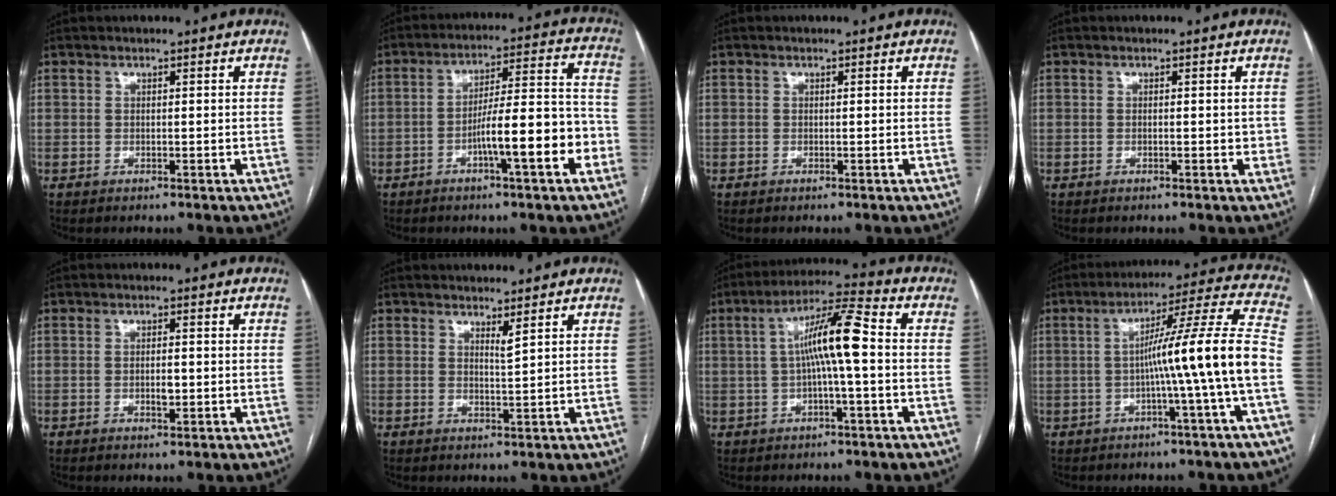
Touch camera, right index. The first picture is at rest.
{"total": 12.0, "force": [-4.6, 1.2, 11.0], "torque": [-0.169, 0.020, -0.069]}
{"total": 0.0}
{"total": 1.3, "force": [0.0, 0.8, 1.1], "torque": [-0.013, 0.000, -0.001]}
{"total": 2.0, "force": [-0.4, 0.7, 1.9], "torque": [-0.034, 0.000, -0.004]}
{"total": 1.5, "force": [1.1, -0.3, 0.9], "torque": [-0.018, -0.014, 0.020]}
{"total": 9.5, "force": [0.2, 0.6, 9.5], "torque": [-0.171, 0.025, -0.001]}
{"total": 13.1, "force": [-2.7, -2.3, 12.6], "torque": [-0.181, 0.017, -0.047]}